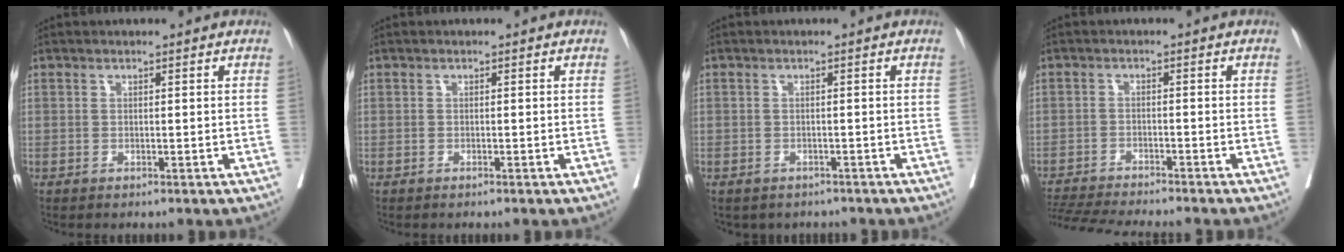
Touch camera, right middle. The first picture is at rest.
{"total": 0.6, "force": [-0.4, 0.0, 0.4], "torque": [-0.012, -0.002, -0.006]}
{"total": 4.2, "force": [-3.6, 2.2, 0.6], "torque": [0.000, 0.008, -0.043]}
{"total": 12.4, "force": [-11.4, 0.5, 4.9], "torque": [-0.074, -0.014, -0.172]}